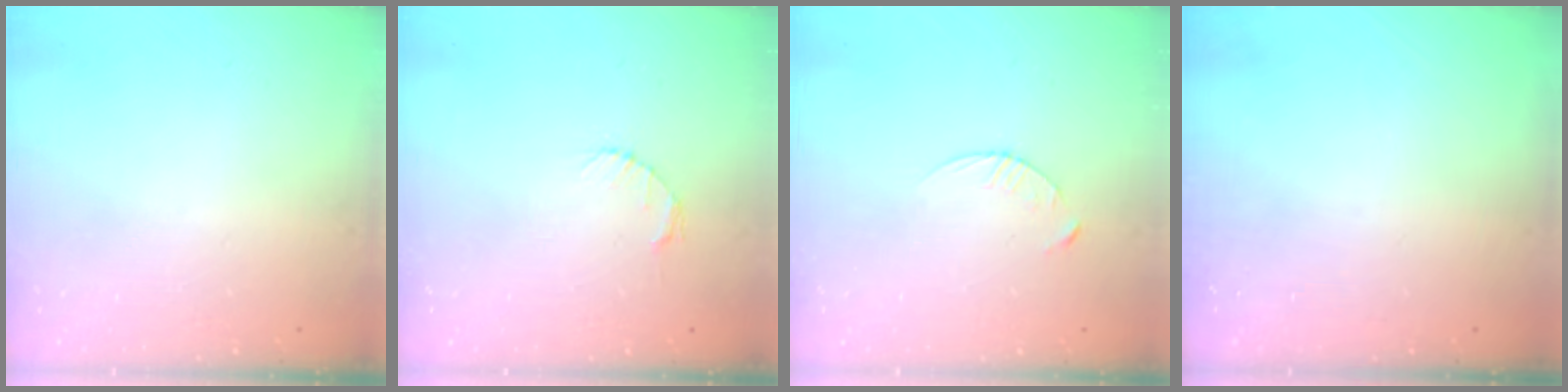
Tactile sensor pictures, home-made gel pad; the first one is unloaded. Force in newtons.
{"total": 2.7, "press": 2.7, "slide": 0.4}
{"total": 3.4, "press": 3.4, "slide": 0.4}
{"total": 0.0}